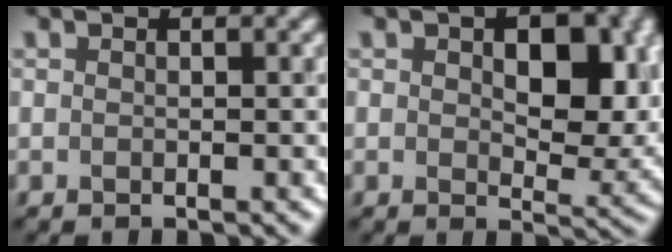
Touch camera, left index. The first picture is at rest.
{"total": 8.7, "force": [1.3, 4.9, 7.1], "torque": [-0.094, -0.007, 0.023]}